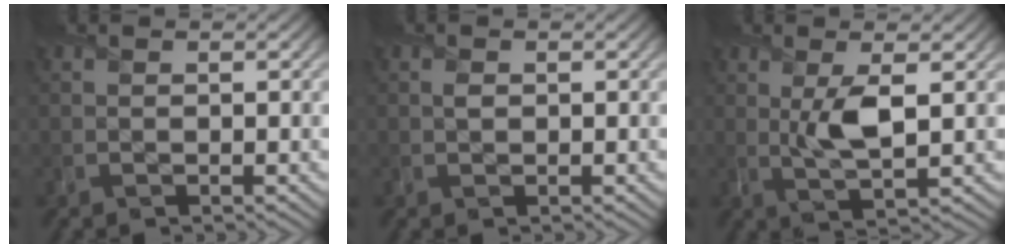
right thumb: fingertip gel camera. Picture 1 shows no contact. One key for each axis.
{"total": 0.7, "fx": 0.1, "fy": 0.6, "fz": 0.4, "tx": -0.009, "ty": -0.002, "tz": 0.002}
{"total": 4.4, "fx": 1.1, "fy": 1.2, "fz": 4.1, "tx": -0.082, "ty": -0.002, "tz": 0.024}